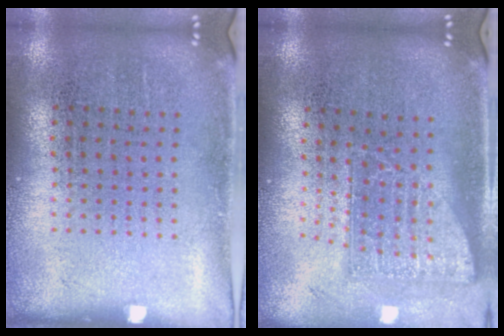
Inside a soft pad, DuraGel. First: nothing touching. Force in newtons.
{"total": 1.7, "press": 1.3, "slide": 1.1}